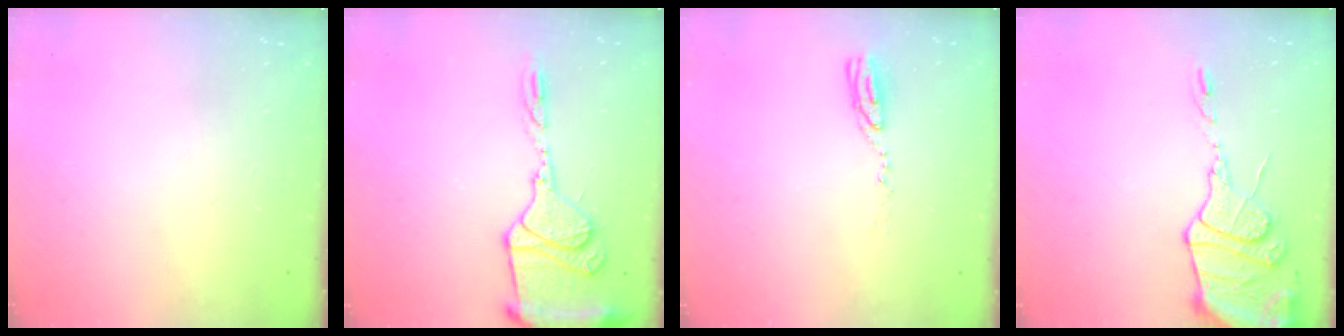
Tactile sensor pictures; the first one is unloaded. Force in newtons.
{"total": 14.7, "press": 14.6, "slide": 1.8}
{"total": 4.8, "press": 4.7, "slide": 0.4}
{"total": 14.4, "press": 14.4, "slide": 1.4}